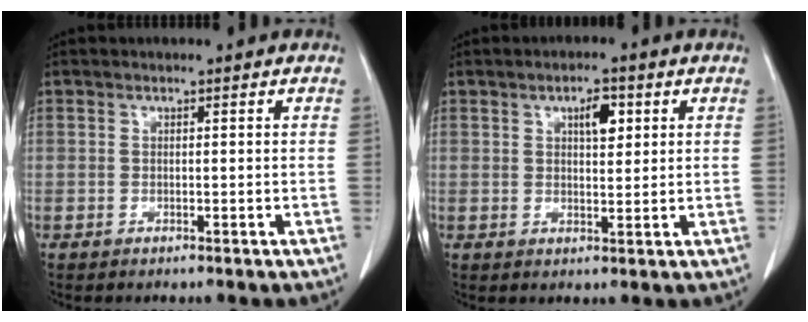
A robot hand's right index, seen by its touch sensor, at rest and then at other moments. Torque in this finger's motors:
{"motor_torque": [0.12, 0.11, 0.03, 0.02]}